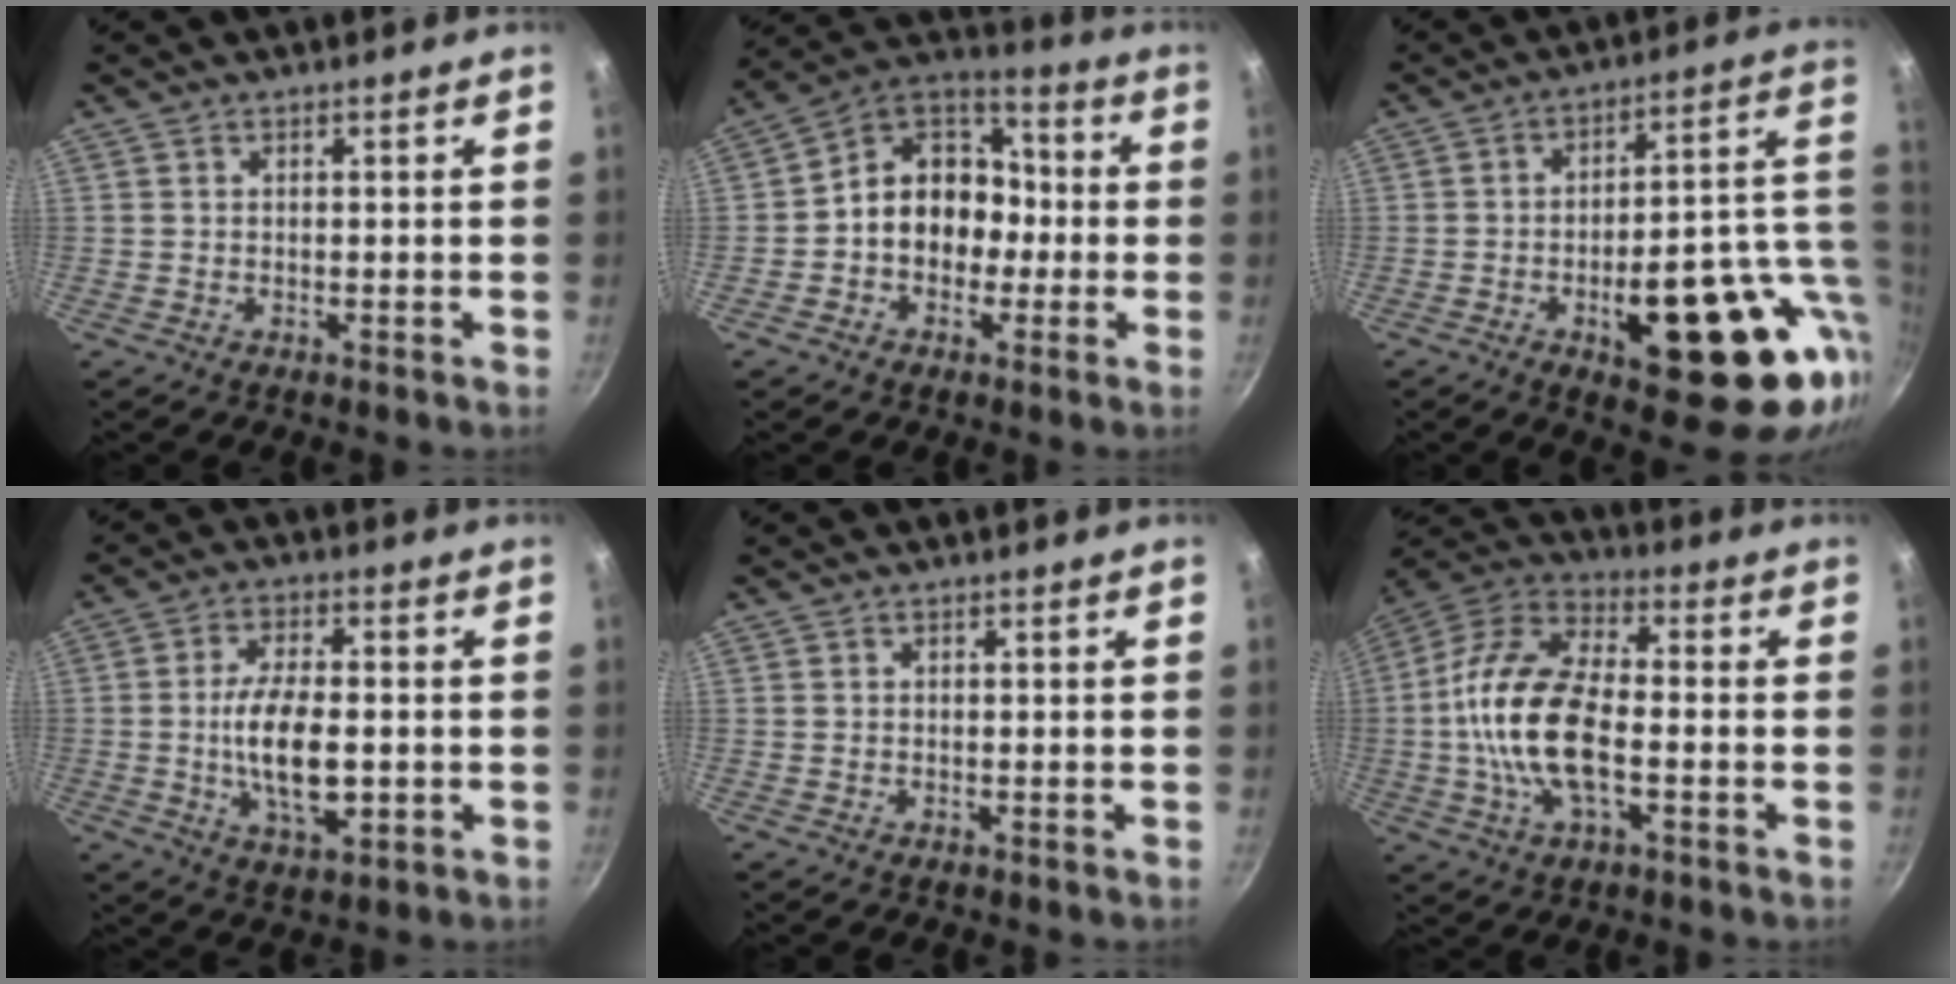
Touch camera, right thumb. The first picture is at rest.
{"total": 13.2, "force": [-1.8, 10.8, 7.4], "torque": [-0.065, 0.050, -0.049]}
{"total": 23.4, "force": [-5.3, 9.7, 20.7], "torque": [-0.227, 0.015, -0.061]}
{"total": 11.7, "force": [-1.3, 5.3, 10.3], "torque": [-0.181, 0.008, -0.023]}
{"total": 0.0}
{"total": 17.5, "force": [-2.3, 8.4, 15.2], "torque": [-0.286, 0.034, -0.062]}